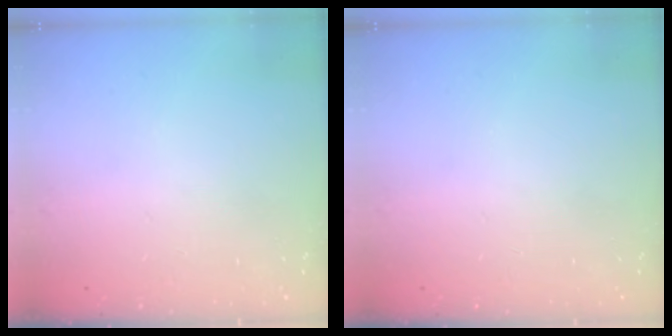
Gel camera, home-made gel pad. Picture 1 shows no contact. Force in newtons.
{"total": 0.0}